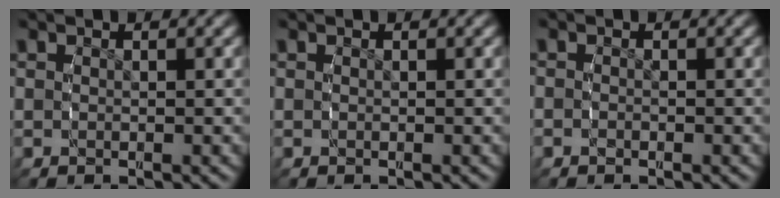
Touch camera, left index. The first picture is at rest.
{"total": 0.0}
{"total": 1.2, "force": [-0.6, 0.9, 0.4], "torque": [-0.014, -0.004, -0.012]}